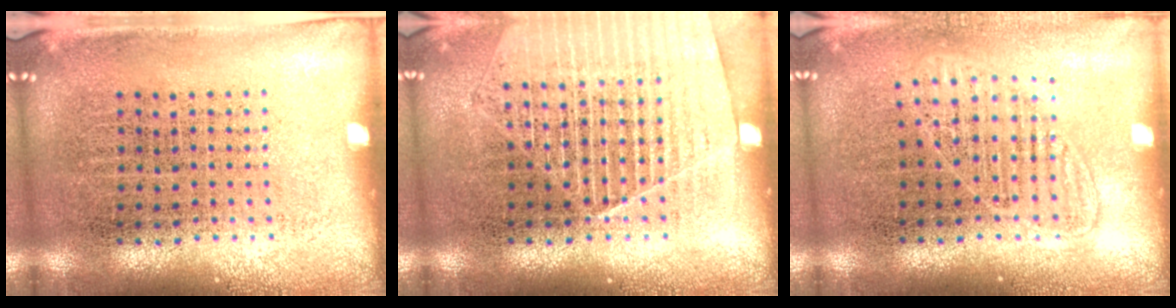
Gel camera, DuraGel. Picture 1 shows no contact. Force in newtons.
{"total": 1.3, "press": 1.3, "slide": 0.2}
{"total": 1.2, "press": 1.1, "slide": 0.5}